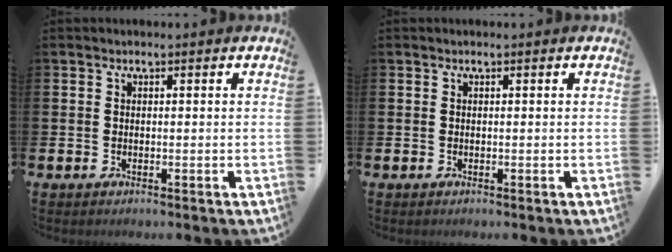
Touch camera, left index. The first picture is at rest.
{"total": 0.0}